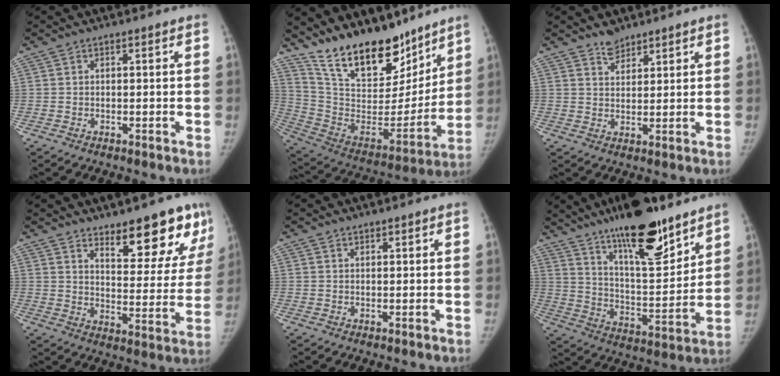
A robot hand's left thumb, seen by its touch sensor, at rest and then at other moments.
{"total": 23.8, "force": [18.6, 9.8, 11.3], "torque": [-0.156, -0.096, 0.321]}
{"total": 3.3, "force": [2.8, 1.6, 0.6], "torque": [0.007, -0.022, 0.048]}
{"total": 14.6, "force": [10.3, 5.0, 9.1], "torque": [-0.058, -0.075, 0.148]}
{"total": 0.6, "force": [0.6, 0.1, 0.1], "torque": [-0.002, -0.004, 0.011]}
{"total": 21.5, "force": [15.3, 5.7, 13.9], "torque": [-0.201, -0.078, 0.257]}